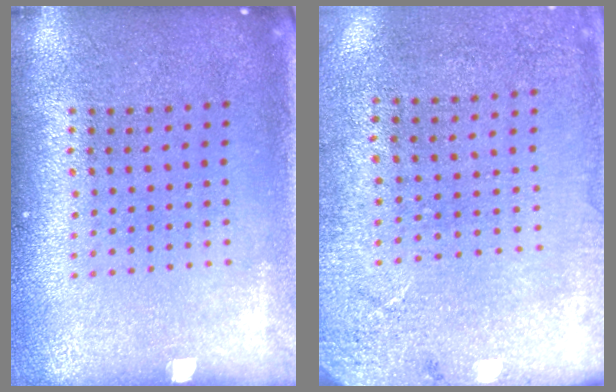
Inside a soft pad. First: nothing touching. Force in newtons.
{"total": 2.7, "press": 2.2, "slide": 1.5}